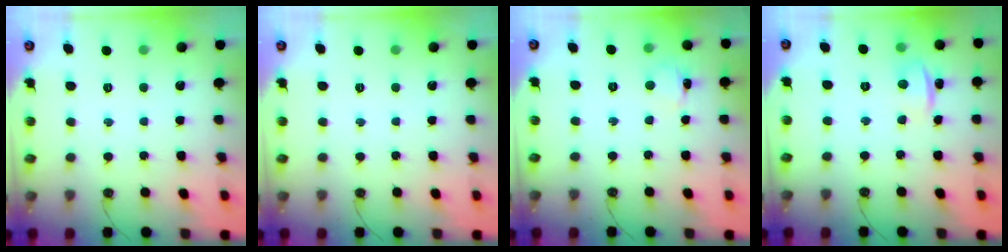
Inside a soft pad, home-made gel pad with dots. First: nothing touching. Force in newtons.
{"total": 0.0}
{"total": 5.3, "press": 5.3, "slide": 0.8}
{"total": 1.6, "press": 1.4, "slide": 0.7}